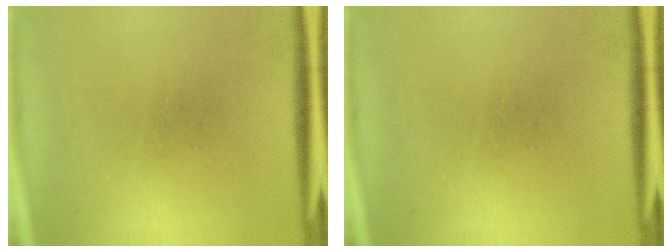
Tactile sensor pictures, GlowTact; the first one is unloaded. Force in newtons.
{"total": 0.0}